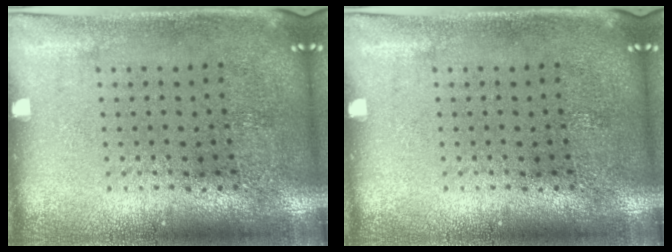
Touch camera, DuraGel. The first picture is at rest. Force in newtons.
{"total": 0.0}